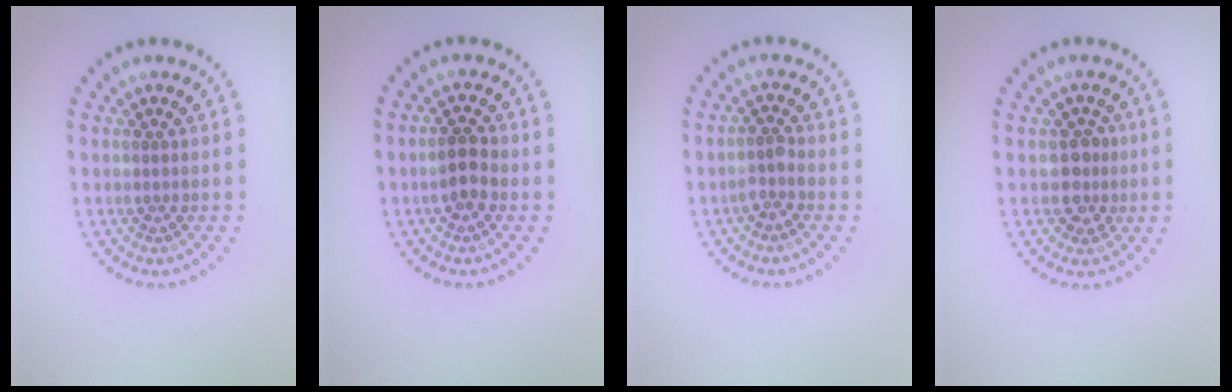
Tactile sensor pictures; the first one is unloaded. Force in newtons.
{"total": 2.2, "press": 2.1, "slide": 0.4}
{"total": 1.5, "press": 1.2, "slide": 0.9}
{"total": 2.4, "press": 2.2, "slide": 1.0}